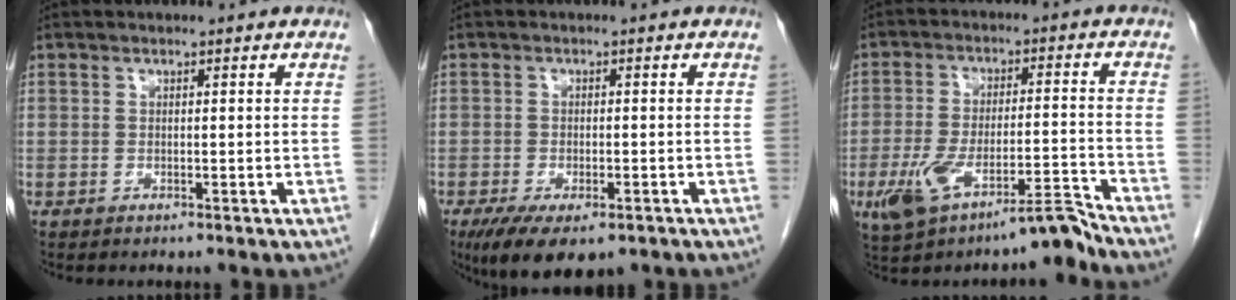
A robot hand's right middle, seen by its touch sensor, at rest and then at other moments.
{"total": 8.8, "force": [-5.8, 3.4, 5.7], "torque": [-0.094, -0.016, -0.087]}
{"total": 9.5, "force": [-6.6, 1.8, 6.6], "torque": [-0.126, 0.010, -0.110]}